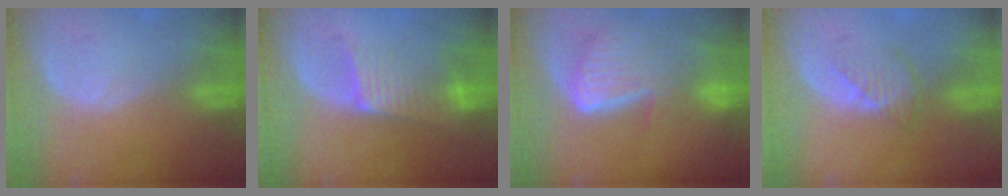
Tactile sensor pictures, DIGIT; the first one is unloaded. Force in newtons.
{"total": 6.7, "press": 5.9, "slide": 3.1}
{"total": 9.1, "press": 7.9, "slide": 4.5}
{"total": 3.0, "press": 2.9, "slide": 0.7}